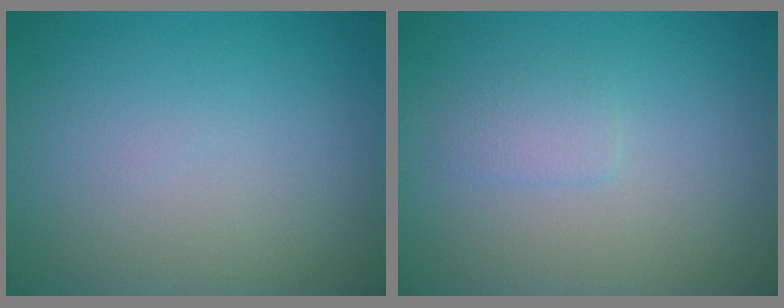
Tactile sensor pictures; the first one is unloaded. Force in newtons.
{"total": 1.2, "press": 1.2, "slide": 0.1}